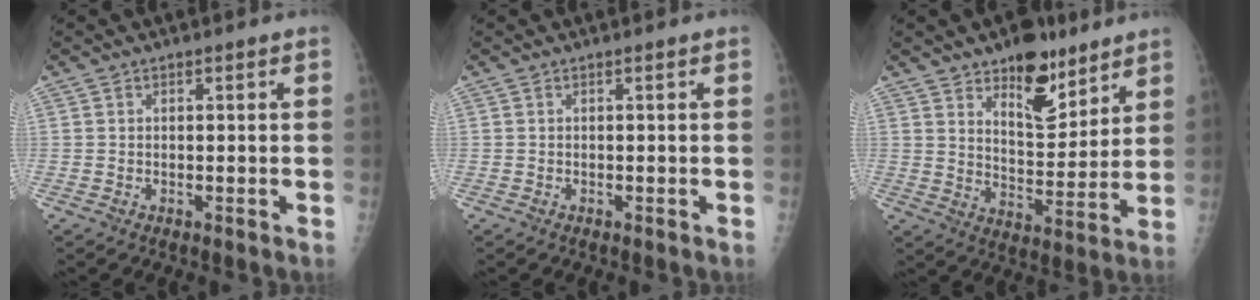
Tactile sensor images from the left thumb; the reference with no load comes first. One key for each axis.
{"total": 0.0}
{"total": 13.6, "fx": 8.9, "fy": 6.6, "fz": 7.9, "tx": -0.077, "ty": -0.059, "tz": 0.142}